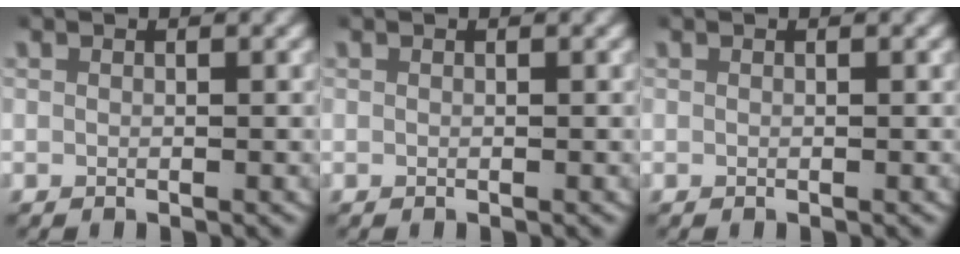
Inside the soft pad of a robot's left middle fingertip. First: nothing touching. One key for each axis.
{"total": 0.0}
{"total": 0.0}